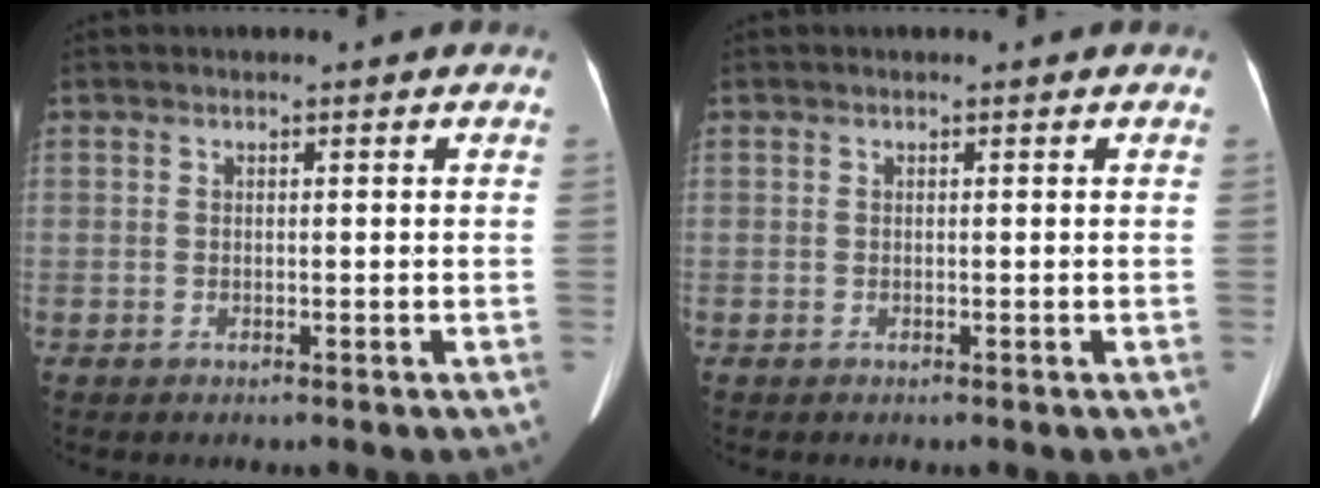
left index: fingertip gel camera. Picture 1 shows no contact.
{"total": 0.0}